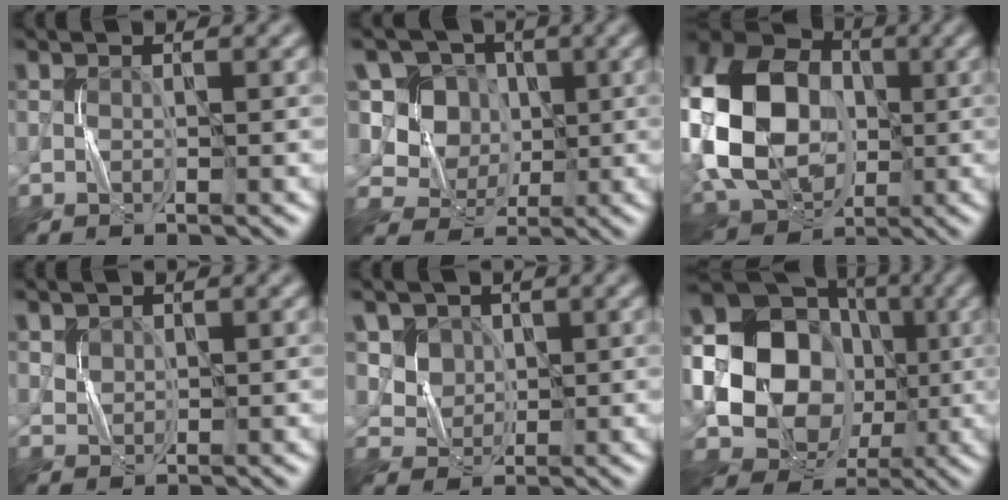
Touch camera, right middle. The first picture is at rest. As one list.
[{"total": 9.1, "force": [2.2, 8.2, 3.4], "torque": [-0.084, 0.020, 0.039]}, {"total": 17.4, "force": [-0.9, 12.9, 11.7], "torque": [-0.252, 0.013, -0.024]}, {"total": 1.2, "force": [0.8, 0.9, 0.3], "torque": [-0.006, 0.000, 0.021]}, {"total": 3.9, "force": [1.9, 3.1, 1.5], "torque": [-0.050, -0.010, 0.055]}, {"total": 22.2, "force": [-0.6, 19.5, 10.7], "torque": [-0.233, 0.037, -0.046]}]